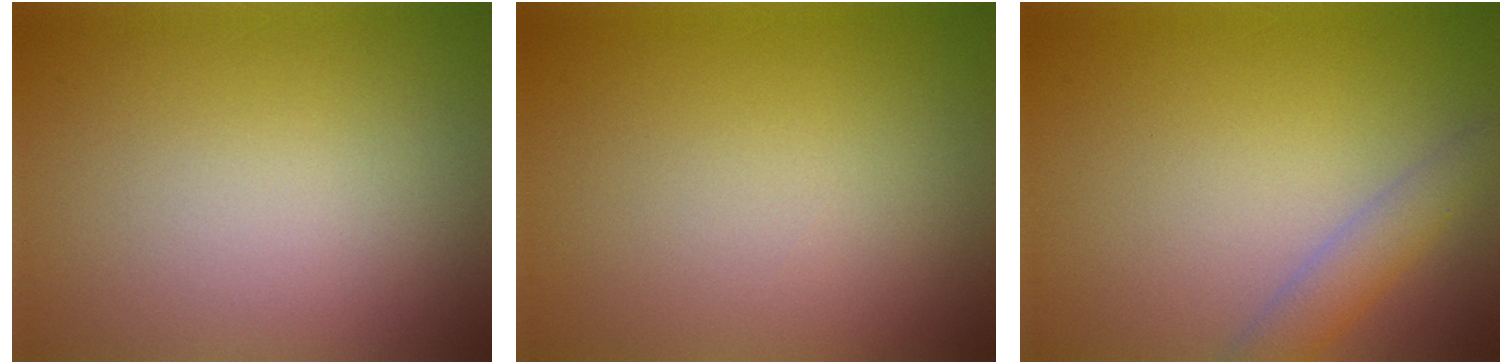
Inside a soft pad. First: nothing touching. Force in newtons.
{"total": 0.0}
{"total": 2.5, "press": 2.5, "slide": 0.1}